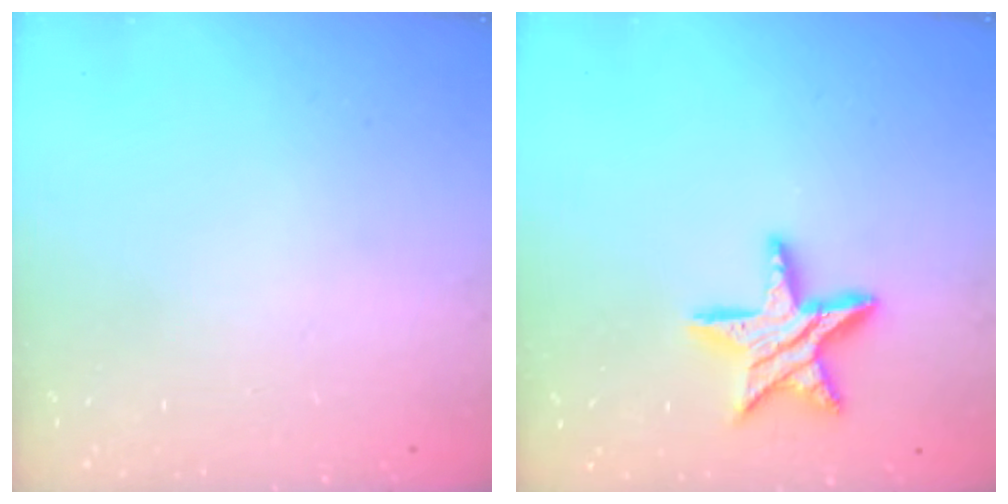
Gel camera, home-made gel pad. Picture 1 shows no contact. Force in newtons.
{"total": 12.1, "press": 12.1, "slide": 0.8}